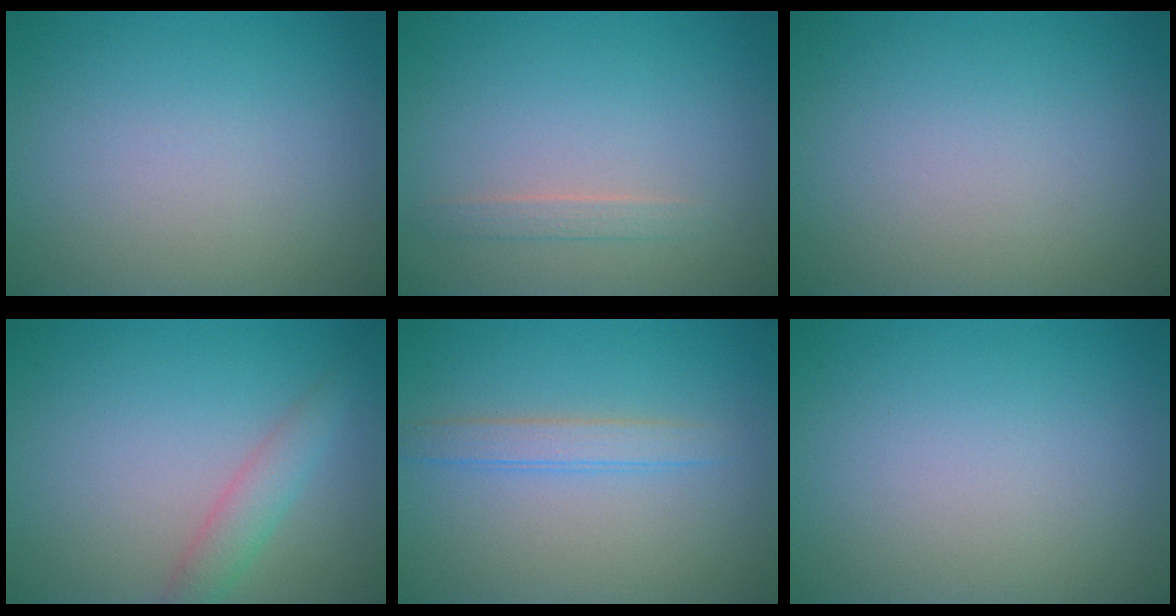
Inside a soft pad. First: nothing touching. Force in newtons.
{"total": 1.1, "press": 1.1, "slide": 0.1}
{"total": 0.0}
{"total": 2.3, "press": 2.3, "slide": 0.0}
{"total": 1.9, "press": 1.9, "slide": 0.2}
{"total": 0.0}